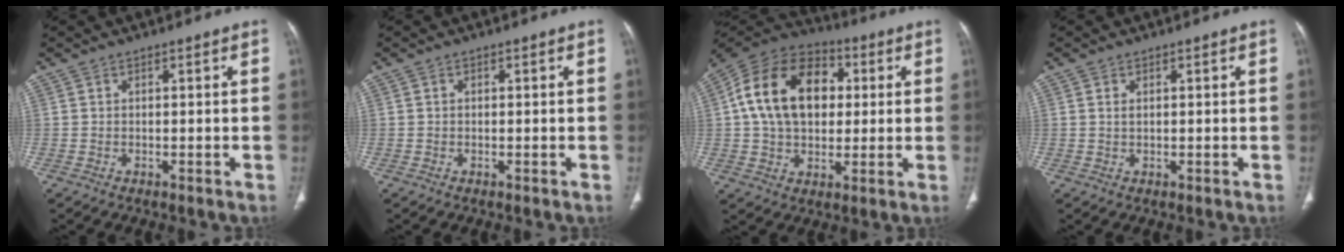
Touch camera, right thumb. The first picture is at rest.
{"total": 0.0}
{"total": 19.5, "force": [3.1, 13.5, 13.8], "torque": [-0.228, 0.016, 0.047]}
{"total": 1.0, "force": [0.4, 0.5, 0.7], "torque": [-0.016, -0.002, 0.010]}